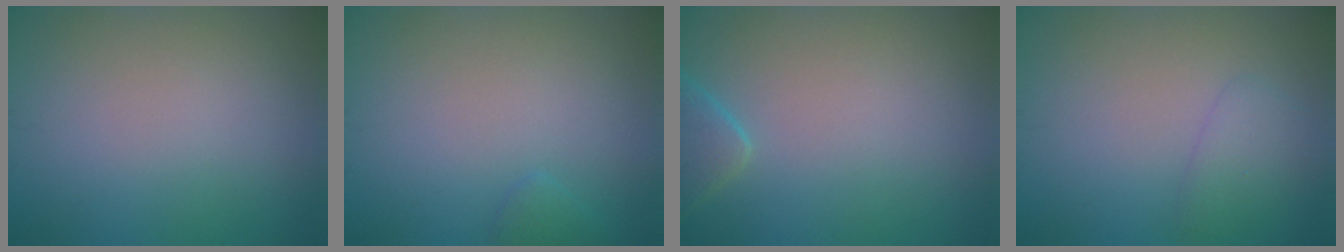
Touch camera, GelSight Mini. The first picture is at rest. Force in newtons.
{"total": 0.9, "press": 0.9, "slide": 0.1}
{"total": 2.5, "press": 2.5, "slide": 0.2}
{"total": 1.8, "press": 1.8, "slide": 0.0}